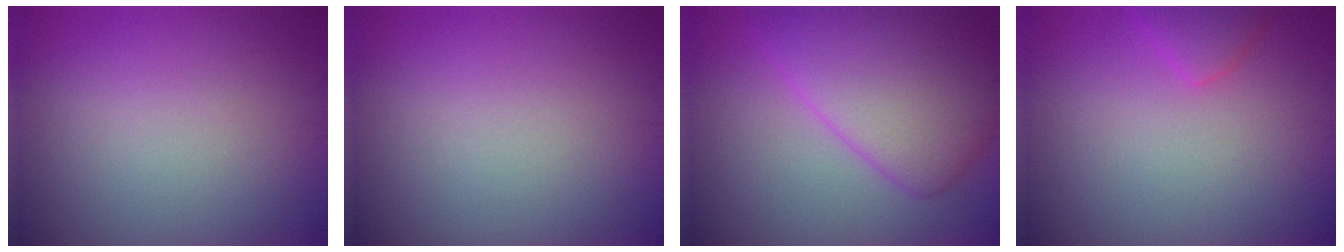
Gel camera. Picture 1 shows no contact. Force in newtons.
{"total": 0.0}
{"total": 8.3, "press": 8.3, "slide": 0.2}
{"total": 1.8, "press": 1.8, "slide": 0.1}